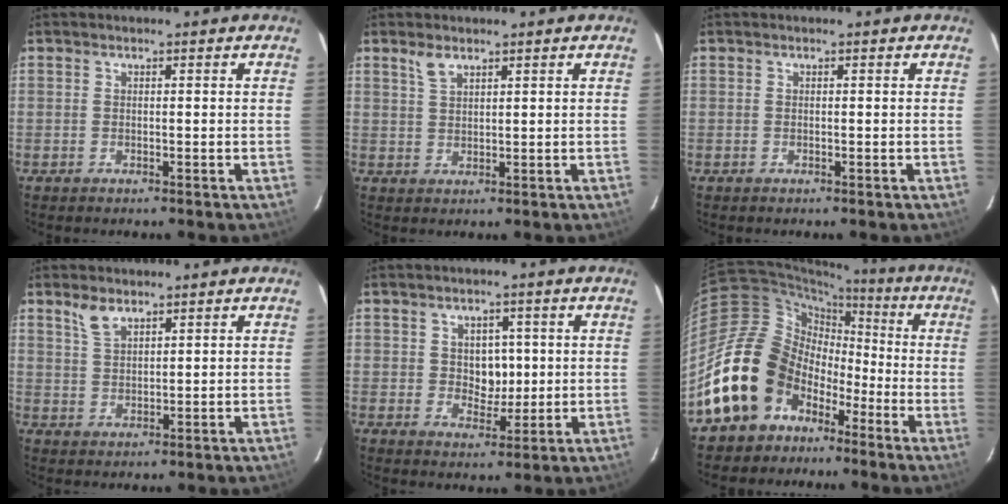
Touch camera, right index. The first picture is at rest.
{"total": 2.7, "force": [2.0, 1.1, 1.5], "torque": [-0.028, 0.003, 0.041]}
{"total": 0.0}
{"total": 3.7, "force": [2.8, 1.5, 2.0], "torque": [-0.039, 0.002, 0.057]}
{"total": 5.1, "force": [0.6, 4.2, 2.9], "torque": [-0.044, 0.005, 0.015]}
{"total": 17.2, "force": [-8.3, 13.8, 6.2], "torque": [-0.147, 0.042, -0.130]}